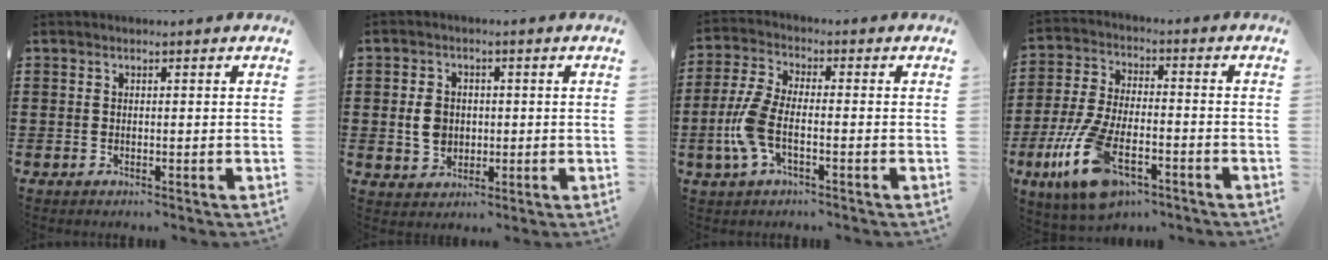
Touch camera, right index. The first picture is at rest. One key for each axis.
{"total": 4.7, "fx": -0.1, "fy": 3.8, "fz": 2.7, "tx": -0.068, "ty": 0.009, "tz": -0.005}
{"total": 7.1, "fx": -1.9, "fy": 3.1, "fz": 6.1, "tx": -0.156, "ty": -0.013, "tz": -0.042}
{"total": 13.0, "fx": -7.0, "fy": 5.2, "fz": 9.7, "tx": -0.218, "ty": 0.003, "tz": -0.130}